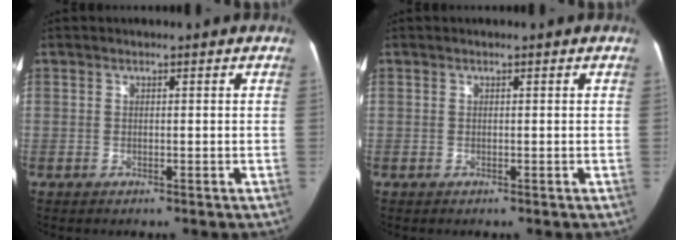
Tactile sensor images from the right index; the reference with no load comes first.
{"total": 0.0}